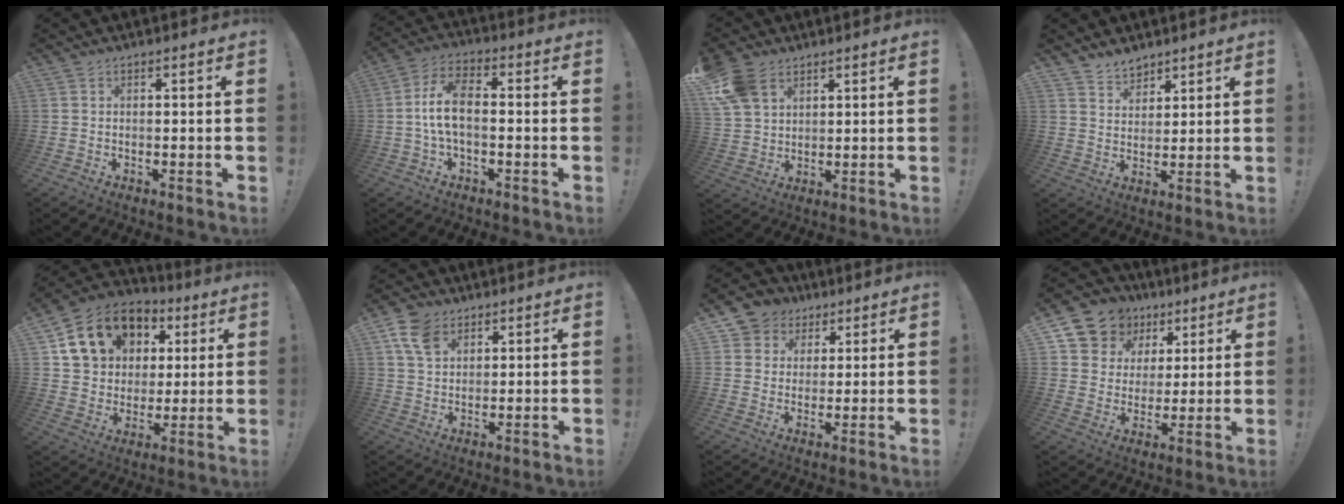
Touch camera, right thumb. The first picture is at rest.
{"total": 9.7, "force": [-0.6, 4.4, 8.6], "torque": [-0.176, 0.008, -0.009]}
{"total": 10.2, "force": [5.6, 6.8, 5.0], "torque": [-0.095, -0.019, 0.115]}
{"total": 5.7, "force": [4.9, 2.8, 0.4], "torque": [-0.012, -0.036, 0.094]}
{"total": 16.9, "force": [7.4, 13.1, 7.6], "torque": [-0.119, -0.021, 0.159]}
{"total": 8.9, "force": [4.8, 6.0, 4.6], "torque": [-0.082, -0.008, 0.095]}
{"total": 7.1, "force": [2.4, 6.5, 1.1], "torque": [-0.016, -0.013, 0.053]}
{"total": 11.5, "force": [6.5, 9.1, 2.5], "torque": [-0.047, -0.044, 0.137]}